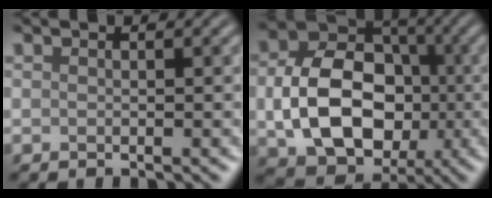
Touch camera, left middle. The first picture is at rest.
{"total": 11.1, "force": [-1.3, 8.2, 7.3], "torque": [-0.141, -0.007, -0.019]}